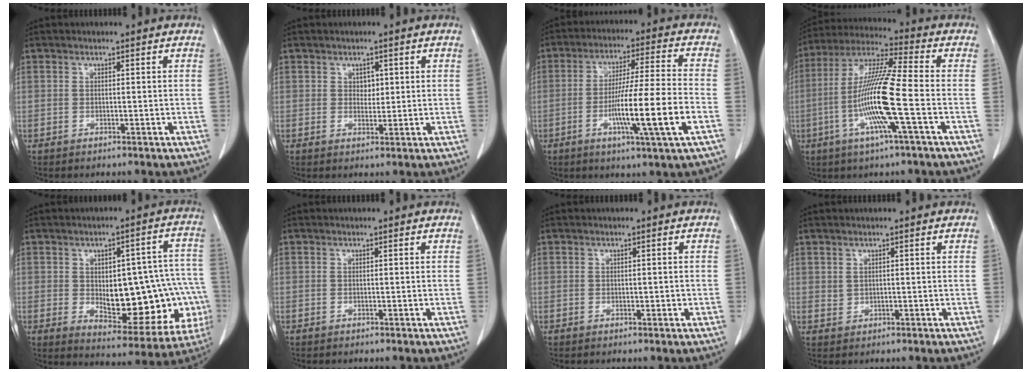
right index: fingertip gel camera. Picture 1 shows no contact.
{"total": 1.8, "force": [0.6, 1.3, 1.1], "torque": [-0.011, -0.004, 0.009]}
{"total": 13.4, "force": [-4.1, -0.7, 12.7], "torque": [-0.225, -0.008, -0.076]}
{"total": 14.2, "force": [-3.5, -0.2, 13.8], "torque": [-0.277, -0.004, -0.077]}
{"total": 20.5, "force": [-2.9, 8.4, 18.4], "torque": [-0.177, 0.036, -0.006]}
{"total": 0.0}
{"total": 1.0, "force": [-0.2, 0.5, 0.8], "torque": [-0.012, 0.002, 0.000]}
{"total": 1.0, "force": [0.6, 0.7, 0.3], "torque": [0.003, -0.003, 0.013]}